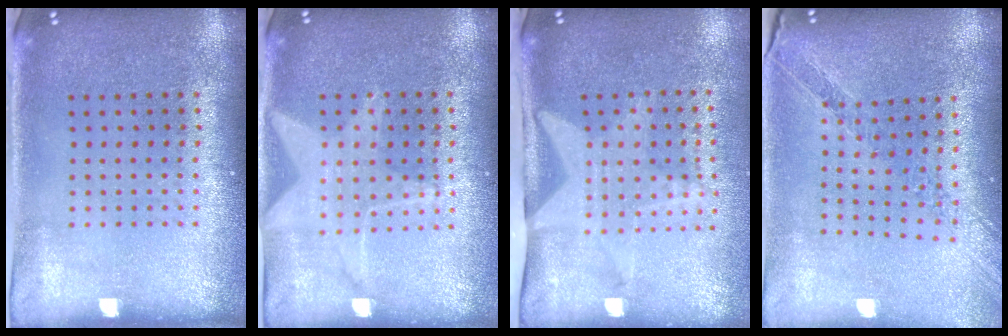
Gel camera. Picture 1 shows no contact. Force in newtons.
{"total": 1.5, "press": 1.5, "slide": 0.4}
{"total": 1.9, "press": 1.6, "slide": 1.0}
{"total": 1.1, "press": 1.1, "slide": 0.2}